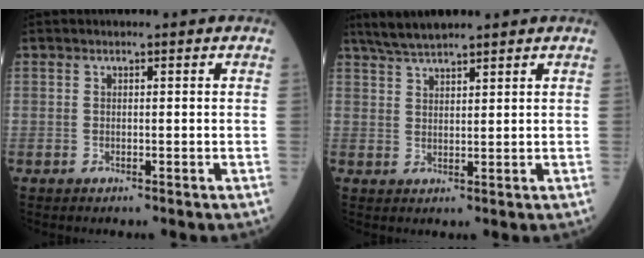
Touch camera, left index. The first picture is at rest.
{"total": 5.9, "force": [5.1, 0.5, 2.8], "torque": [-0.057, 0.024, 0.098]}